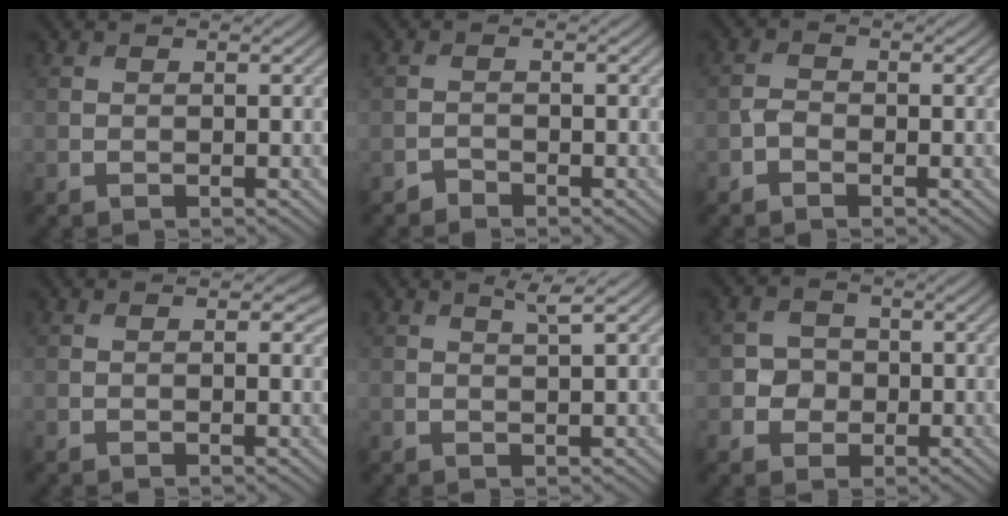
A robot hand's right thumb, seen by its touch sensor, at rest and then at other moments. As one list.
[{"total": 1.0, "force": [-1.0, 0.3, 0.1], "torque": [0.001, 0.001, -0.022]}, {"total": 1.5, "force": [-0.8, 0.9, 0.7], "torque": [-0.015, 0.004, -0.022]}, {"total": 1.0, "force": [0.4, 0.5, 0.8], "torque": [-0.009, -0.004, 0.006]}, {"total": 1.7, "force": [1.0, 0.0, 1.4], "torque": [-0.029, 0.007, 0.019]}, {"total": 3.1, "force": [-0.5, 2.9, 0.9], "torque": [-0.014, -0.004, -0.023]}]